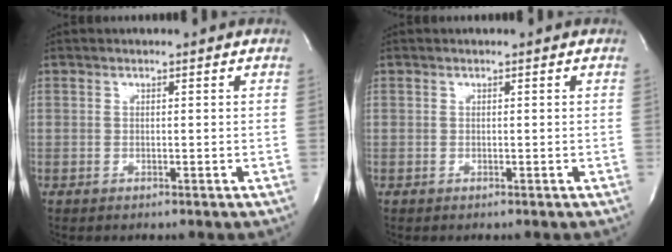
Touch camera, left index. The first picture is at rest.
{"total": 0.0}